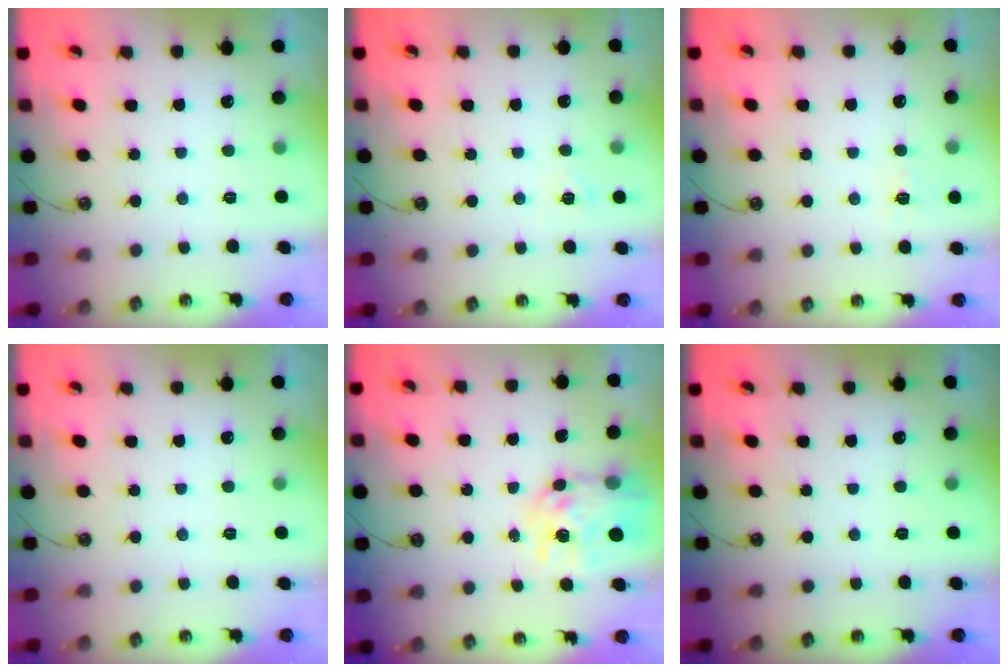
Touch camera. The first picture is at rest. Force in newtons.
{"total": 4.1, "press": 4.1, "slide": 0.5}
{"total": 5.1, "press": 5.1, "slide": 0.6}
{"total": 0.0}
{"total": 11.2, "press": 11.2, "slide": 0.9}
{"total": 0.0}